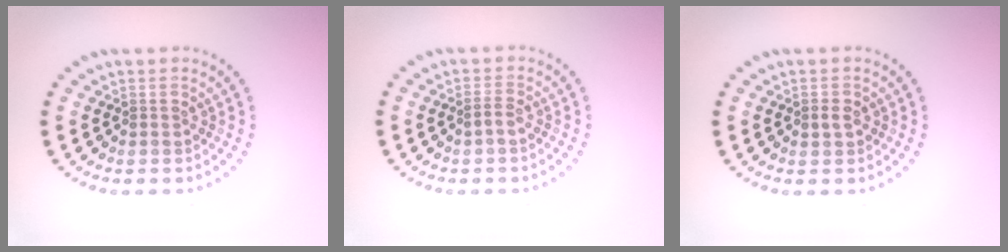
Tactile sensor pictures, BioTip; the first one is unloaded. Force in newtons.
{"total": 1.0, "press": 0.8, "slide": 0.5}
{"total": 1.2, "press": 1.1, "slide": 0.1}